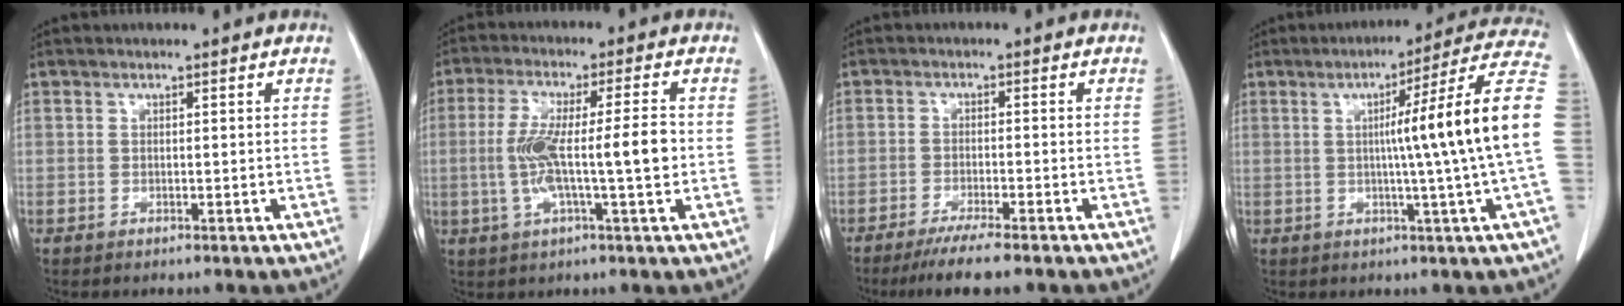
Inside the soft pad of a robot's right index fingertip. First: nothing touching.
{"total": 10.6, "force": [-0.9, 0.7, 10.5], "torque": [-0.197, 0.010, -0.018]}
{"total": 6.9, "force": [-5.4, -0.2, 4.3], "torque": [-0.063, -0.016, -0.086]}
{"total": 16.6, "force": [0.3, -2.9, 16.3], "torque": [-0.205, 0.010, -0.006]}